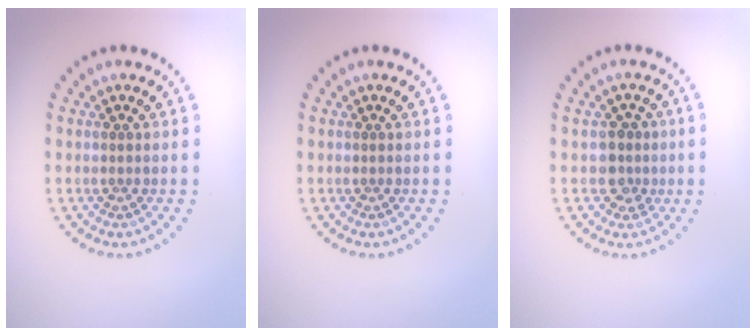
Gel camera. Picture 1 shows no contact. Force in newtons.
{"total": 0.0}
{"total": 2.2, "press": 2.0, "slide": 1.0}